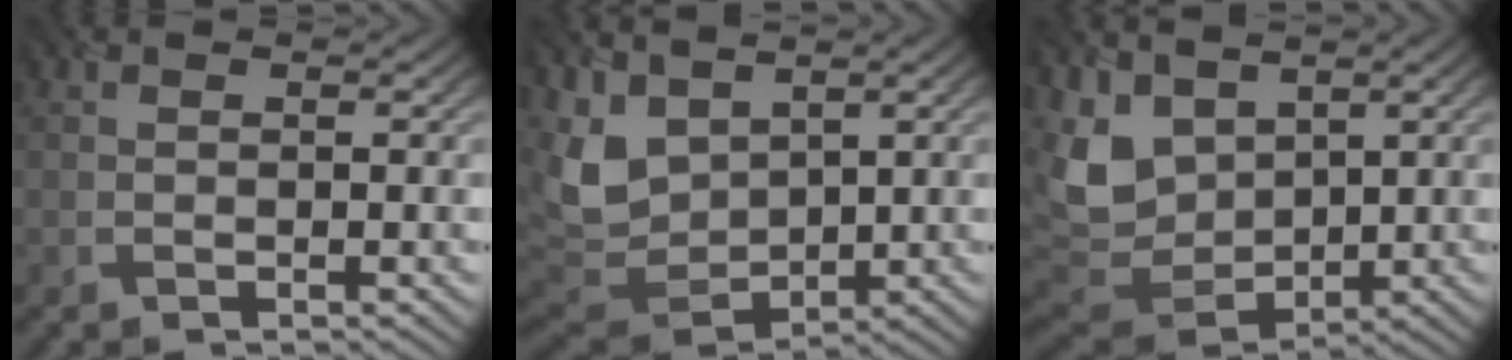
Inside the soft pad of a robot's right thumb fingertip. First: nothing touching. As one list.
[{"total": 9.4, "force": [4.1, 5.8, 6.1], "torque": [-0.179, -0.002, 0.086]}, {"total": 10.3, "force": [4.1, 7.0, 6.4], "torque": [-0.188, -0.003, 0.087]}]